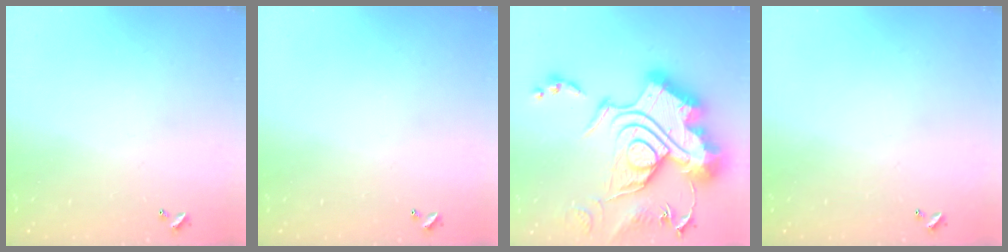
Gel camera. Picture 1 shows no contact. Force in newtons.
{"total": 0.0}
{"total": 1.1, "press": 1.1, "slide": 0.0}
{"total": 0.0}